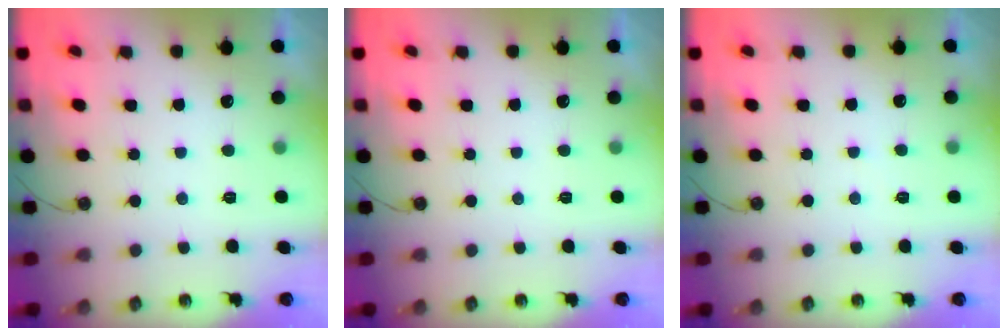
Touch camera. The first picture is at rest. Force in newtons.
{"total": 0.0}
{"total": 2.7, "press": 2.6, "slide": 0.4}